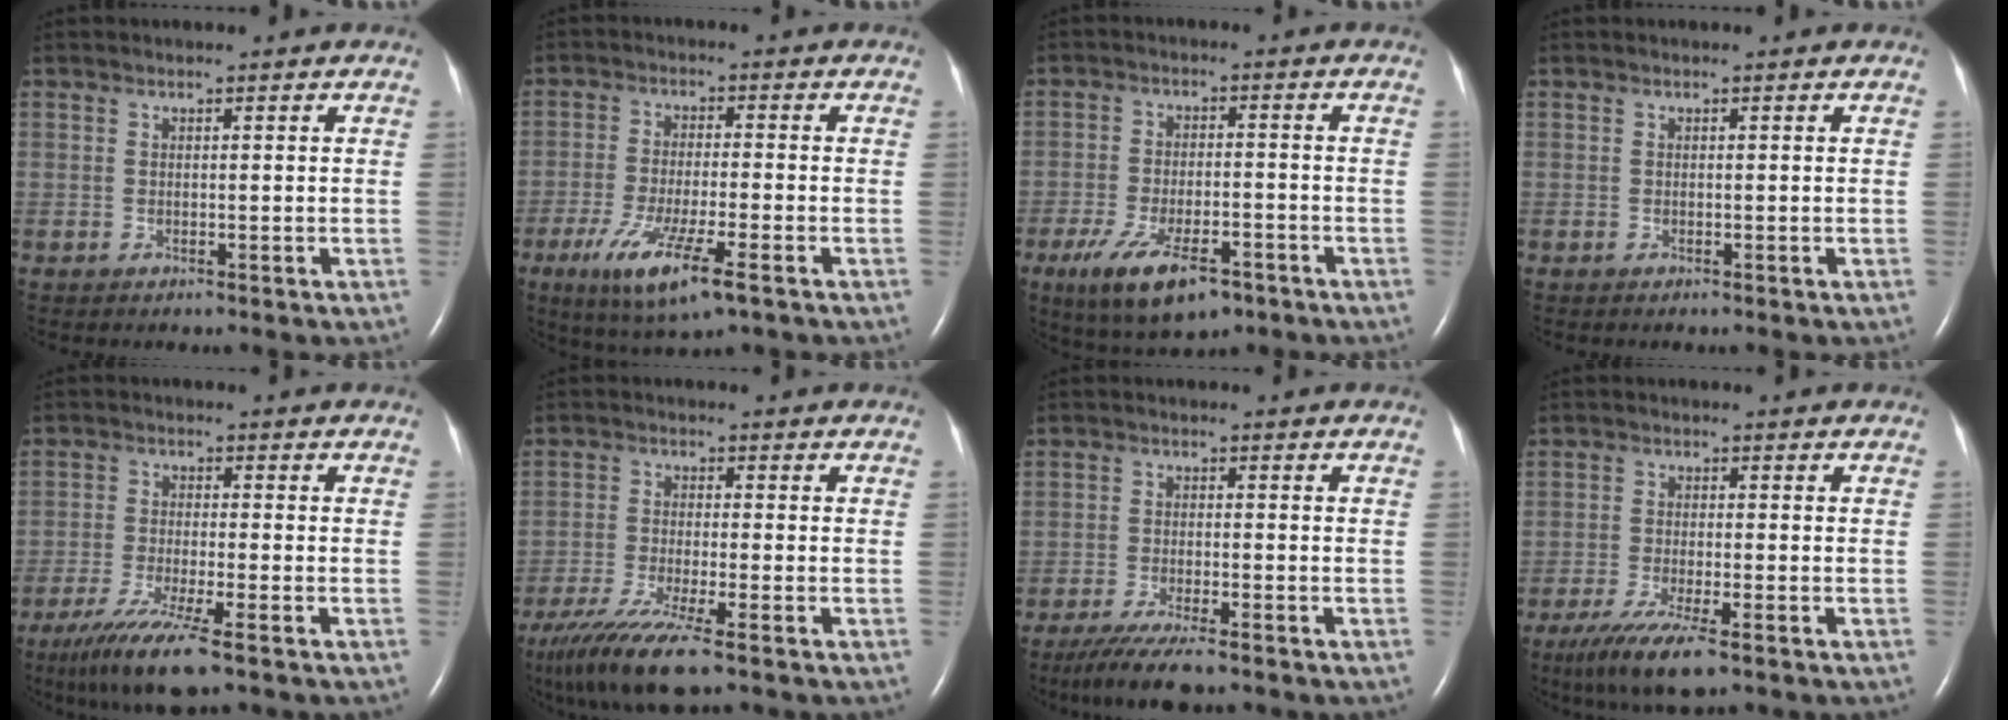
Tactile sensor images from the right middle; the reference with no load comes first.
{"total": 10.1, "force": [-5.2, 1.3, 8.5], "torque": [-0.169, -0.027, -0.085]}
{"total": 10.6, "force": [-6.3, 3.9, 7.6], "torque": [-0.142, -0.015, -0.100]}
{"total": 0.0}
{"total": 9.1, "force": [-6.1, 0.2, 6.7], "torque": [-0.125, -0.026, -0.104]}
{"total": 11.1, "force": [-7.9, 0.4, 7.8], "torque": [-0.143, -0.030, -0.136]}
{"total": 7.6, "force": [-6.0, 0.6, 4.6], "torque": [-0.082, -0.020, -0.099]}
{"total": 7.8, "force": [-5.1, 0.9, 5.8], "torque": [-0.108, -0.022, -0.084]}